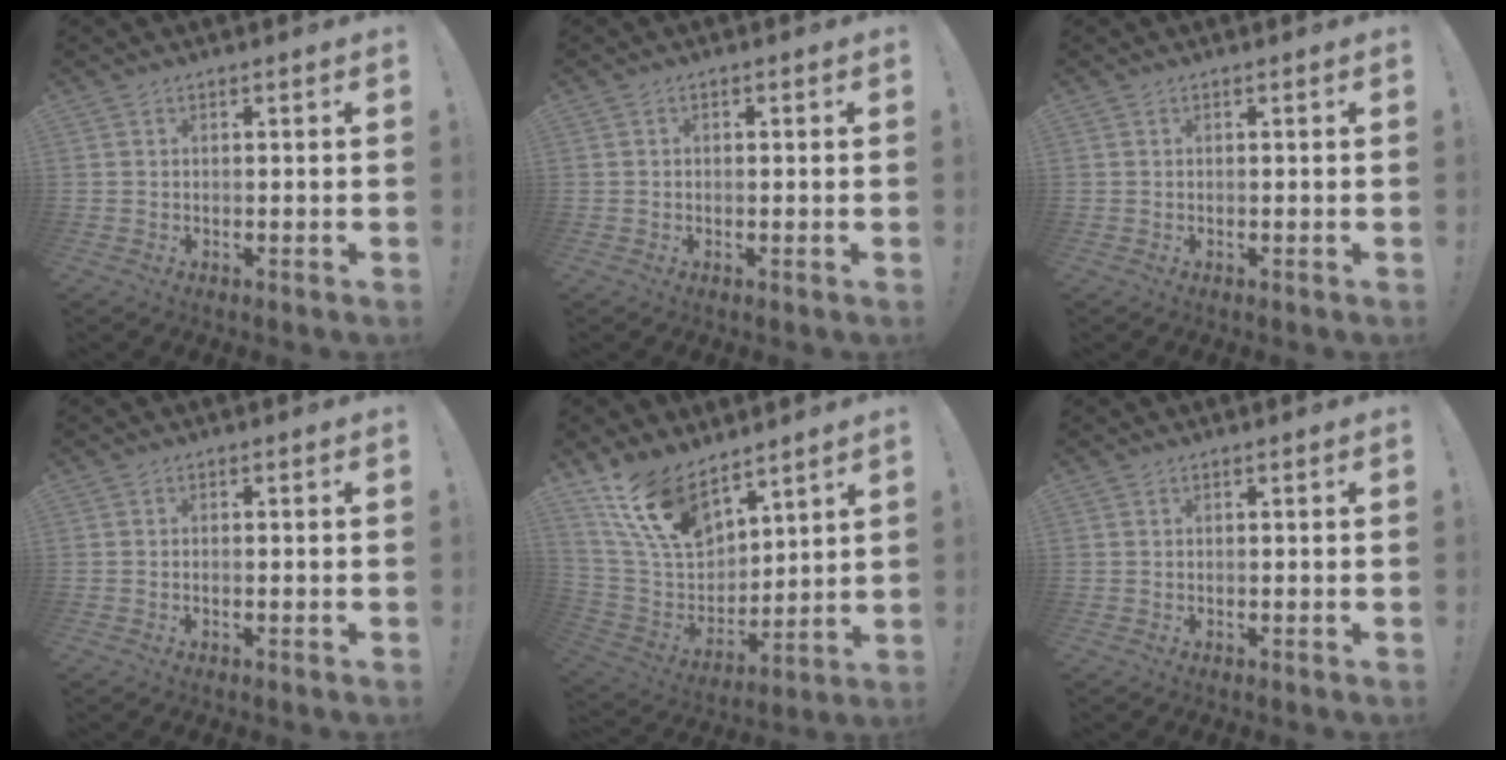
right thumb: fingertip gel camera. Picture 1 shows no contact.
{"total": 0.6, "force": [-0.2, 0.5, 0.2], "torque": [-0.005, 0.003, -0.004]}
{"total": 0.0}
{"total": 0.7, "force": [-0.5, 0.1, 0.5], "torque": [-0.010, 0.001, -0.009]}
{"total": 16.9, "force": [11.8, 8.7, 8.5], "torque": [-0.171, -0.072, 0.226]}
{"total": 0.0}